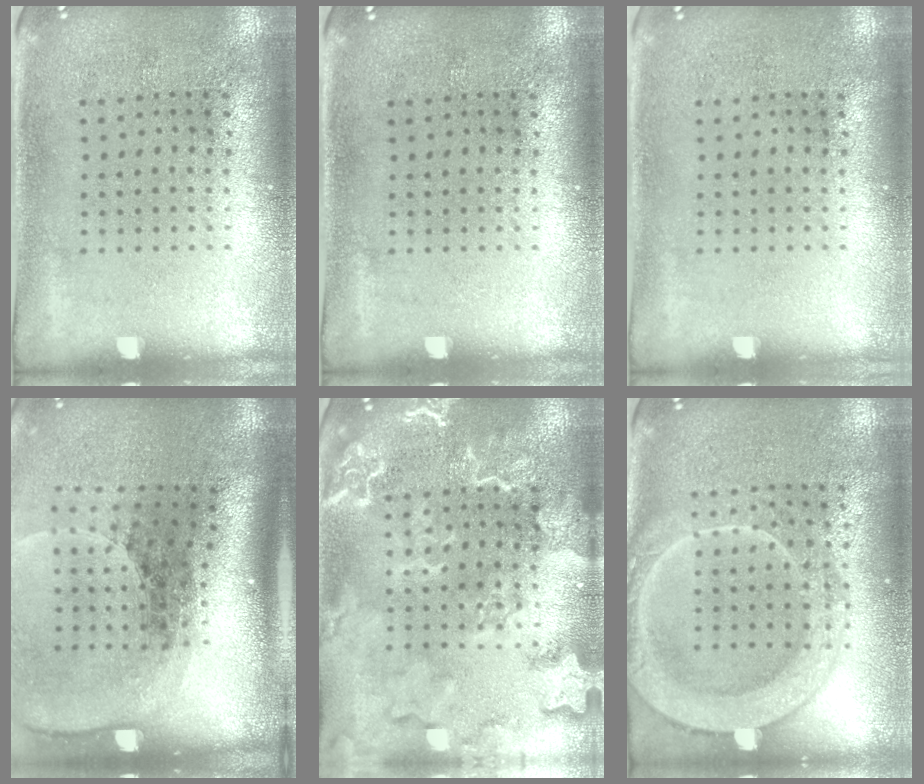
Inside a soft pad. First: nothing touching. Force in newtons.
{"total": 0.0}
{"total": 0.0}
{"total": 2.6, "press": 1.8, "slide": 1.8}
{"total": 4.8, "press": 4.8, "slide": 0.7}
{"total": 3.8, "press": 3.8, "slide": 0.5}